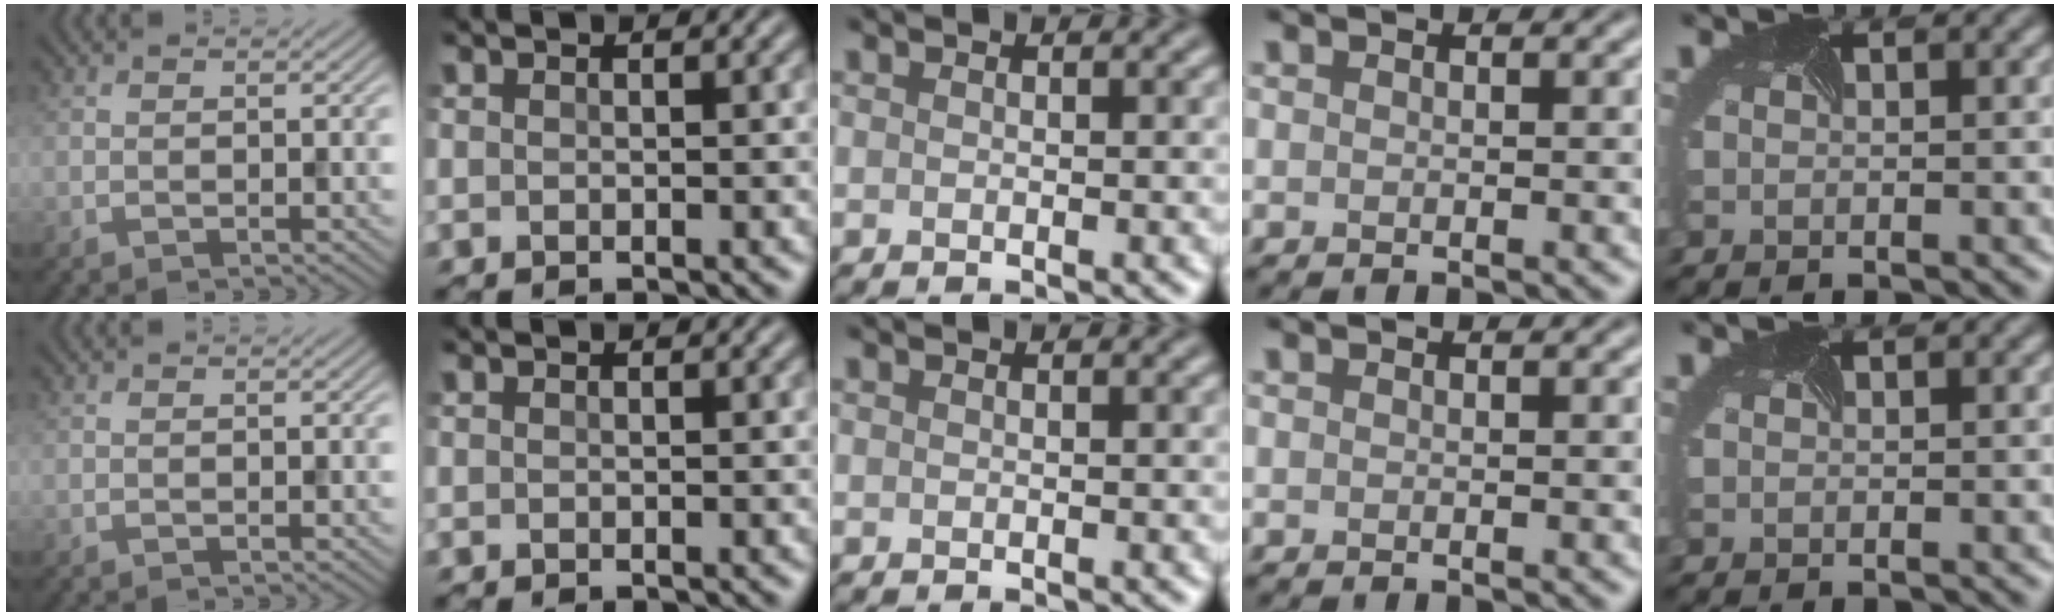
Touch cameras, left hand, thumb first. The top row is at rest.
{}